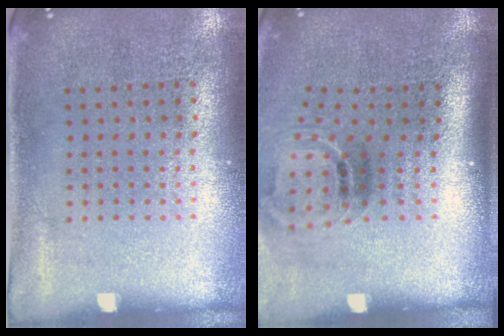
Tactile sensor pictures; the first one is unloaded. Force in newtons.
{"total": 1.8, "press": 1.1, "slide": 1.5}